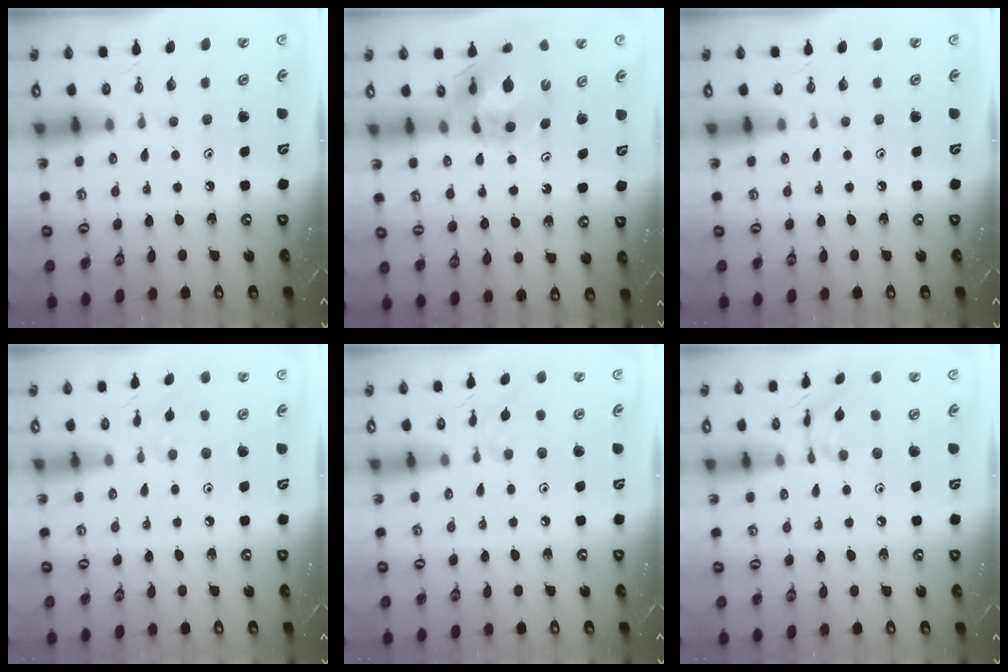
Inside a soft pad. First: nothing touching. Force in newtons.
{"total": 13.9, "press": 13.8, "slide": 1.5}
{"total": 0.0}
{"total": 4.7, "press": 4.6, "slide": 0.7}
{"total": 1.2, "press": 1.2, "slide": 0.3}
{"total": 8.5, "press": 8.5, "slide": 0.6}